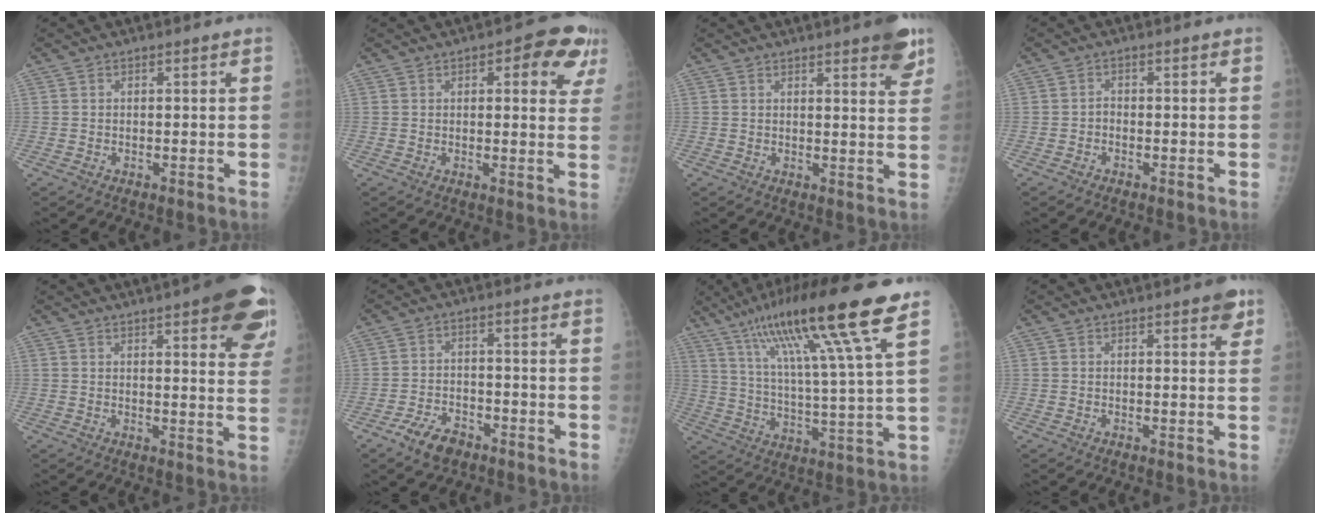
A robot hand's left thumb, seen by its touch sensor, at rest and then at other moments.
{"total": 10.0, "force": [4.5, 4.1, 8.0], "torque": [-0.053, -0.009, 0.044]}
{"total": 6.8, "force": [4.3, 1.5, 5.1], "torque": [-0.047, -0.019, 0.051]}
{"total": 1.2, "force": [-0.6, 0.8, 0.6], "torque": [-0.003, 0.004, -0.014]}
{"total": 16.7, "force": [9.1, 4.4, 13.3], "torque": [-0.142, -0.030, 0.104]}
{"total": 6.0, "force": [-4.0, 3.3, 3.0], "torque": [-0.051, 0.022, -0.070]}
{"total": 21.3, "force": [12.4, 1.4, 17.3], "torque": [-0.289, -0.027, 0.208]}
{"total": 3.6, "force": [2.1, 1.1, 2.7], "torque": [-0.023, -0.007, 0.021]}